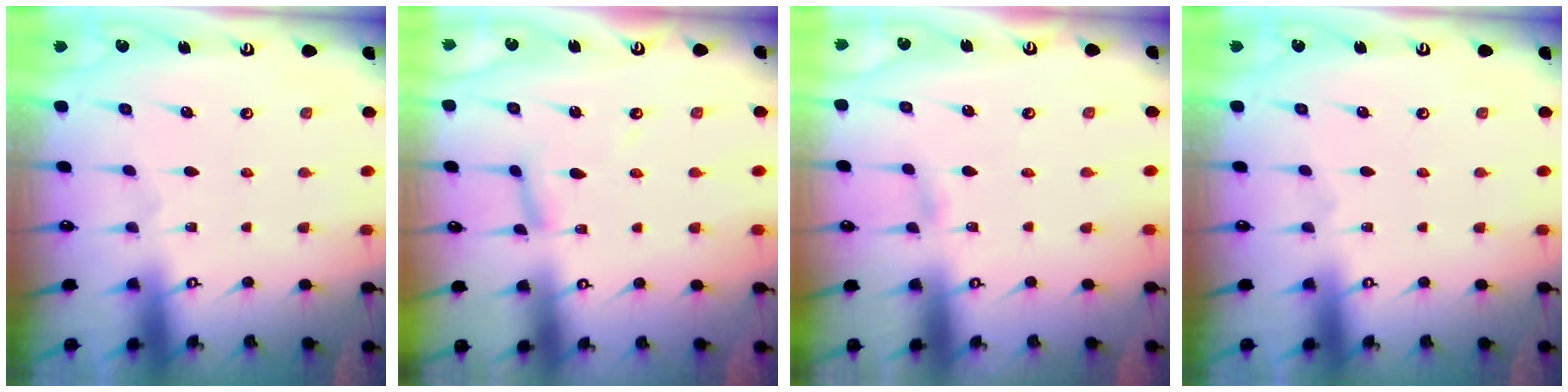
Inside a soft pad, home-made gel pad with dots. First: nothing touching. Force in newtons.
{"total": 4.2, "press": 4.2, "slide": 0.3}
{"total": 1.7, "press": 1.7, "slide": 0.2}
{"total": 0.0}